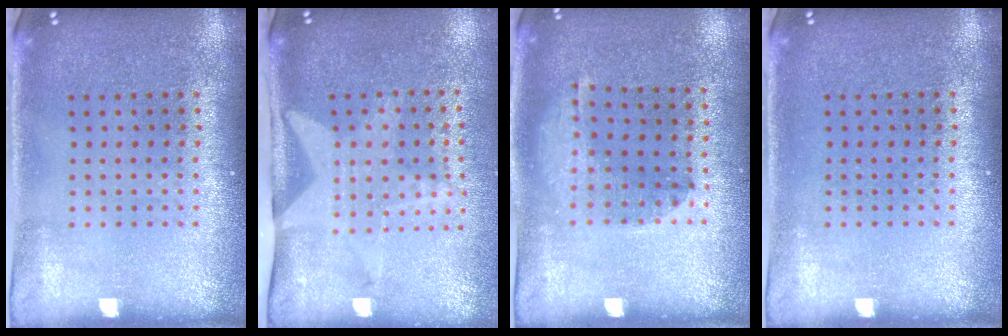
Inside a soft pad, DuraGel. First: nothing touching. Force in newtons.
{"total": 2.1, "press": 1.5, "slide": 1.4}
{"total": 1.0, "press": 1.0, "slide": 0.2}
{"total": 0.0}